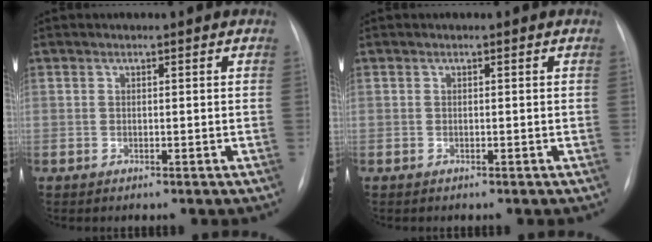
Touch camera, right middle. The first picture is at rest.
{"total": 0.0}